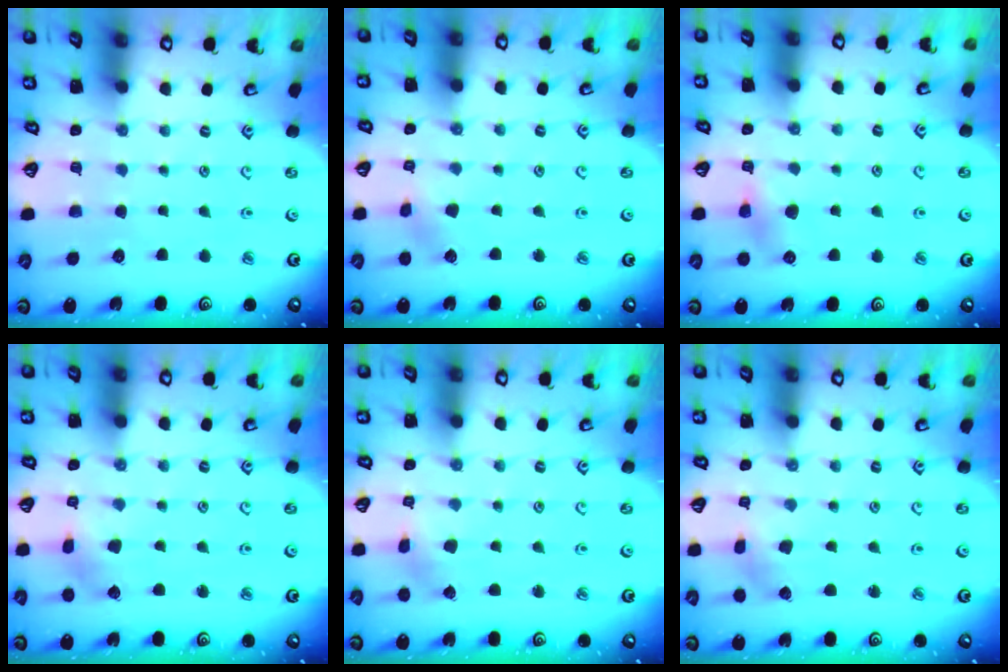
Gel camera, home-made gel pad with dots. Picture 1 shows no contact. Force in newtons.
{"total": 3.3, "press": 3.3, "slide": 0.5}
{"total": 4.7, "press": 4.6, "slide": 0.5}
{"total": 3.3, "press": 3.3, "slide": 0.4}
{"total": 2.0, "press": 2.0, "slide": 0.1}
{"total": 2.6, "press": 2.6, "slide": 0.5}